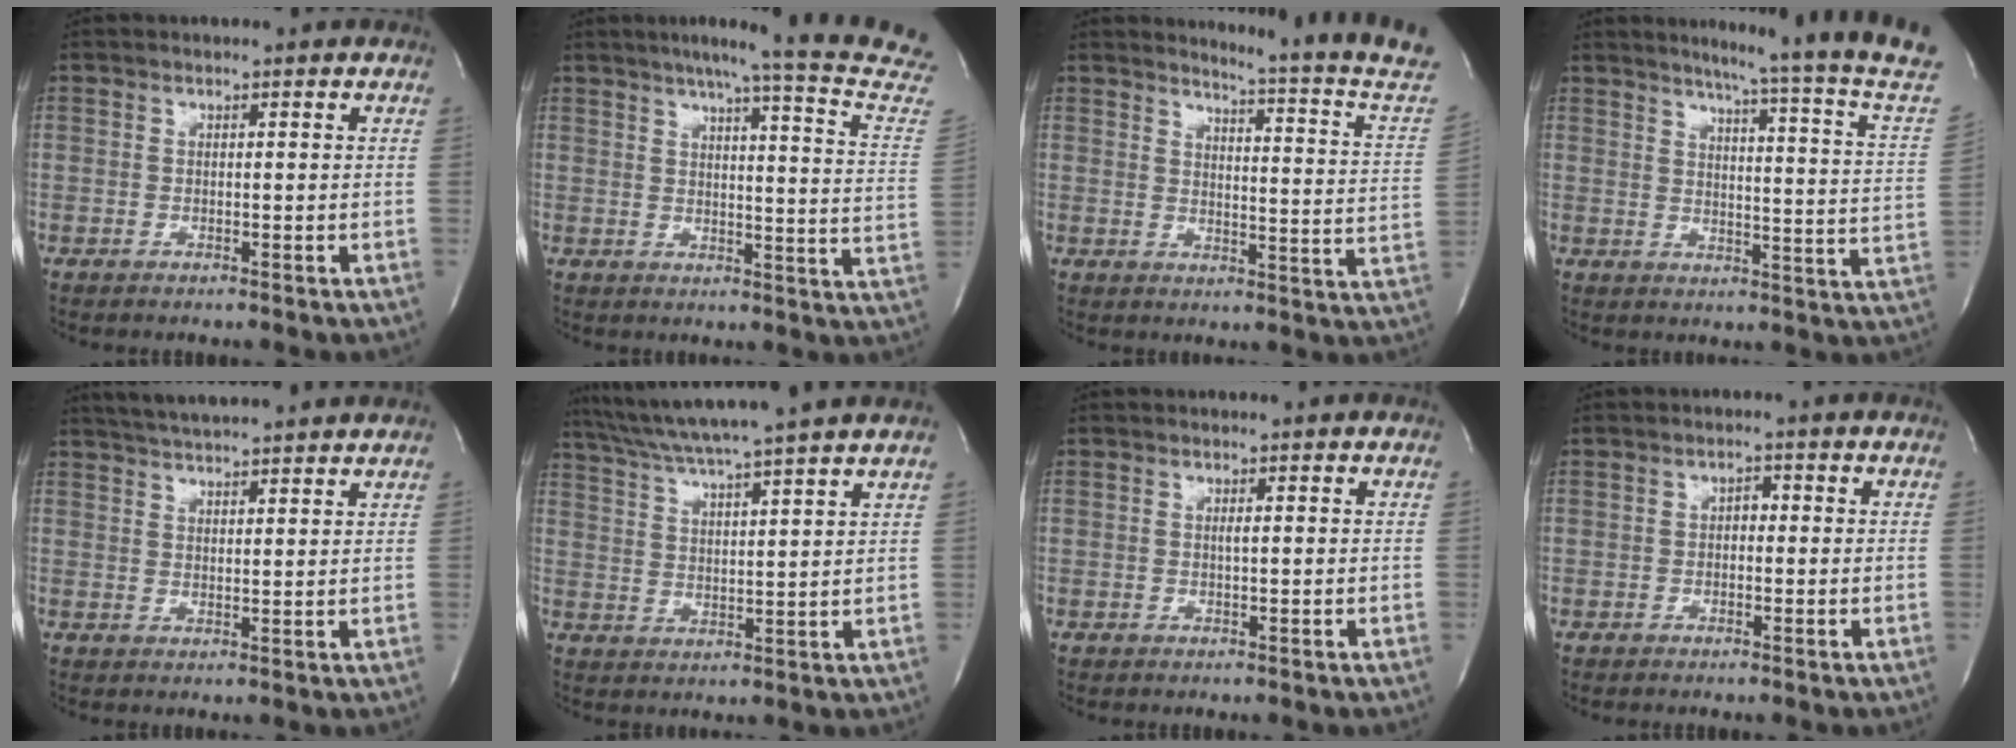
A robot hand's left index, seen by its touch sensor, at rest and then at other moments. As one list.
[{"total": 19.9, "force": [17.2, -1.0, 10.0], "torque": [-0.136, -0.057, 0.194]}, {"total": 15.3, "force": [14.5, -2.6, 4.0], "torque": [-0.067, -0.120, 0.158]}, {"total": 19.5, "force": [16.6, -3.1, 9.7], "torque": [-0.146, -0.085, 0.193]}, {"total": 11.1, "force": [10.2, 0.4, 4.4], "torque": [-0.079, 0.026, 0.146]}, {"total": 14.7, "force": [12.8, -1.9, 6.9], "torque": [-0.126, 0.005, 0.191]}, {"total": 0.6, "force": [0.1, 0.0, 0.6], "torque": [-0.014, 0.000, 0.002]}, {"total": 1.4, "force": [-0.1, 0.9, 1.0], "torque": [-0.011, 0.006, -0.005]}]